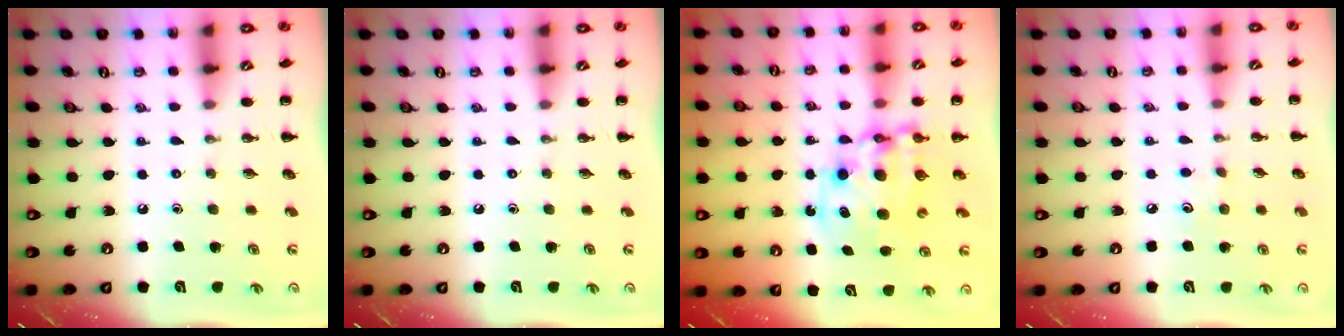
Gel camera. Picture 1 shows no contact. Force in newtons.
{"total": 0.0}
{"total": 10.7, "press": 10.3, "slide": 2.9}
{"total": 5.6, "press": 5.4, "slide": 1.6}